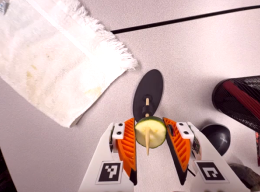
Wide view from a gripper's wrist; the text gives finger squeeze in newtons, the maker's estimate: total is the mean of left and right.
{"total": 7.9, "left": 7.5, "right": 8.4}